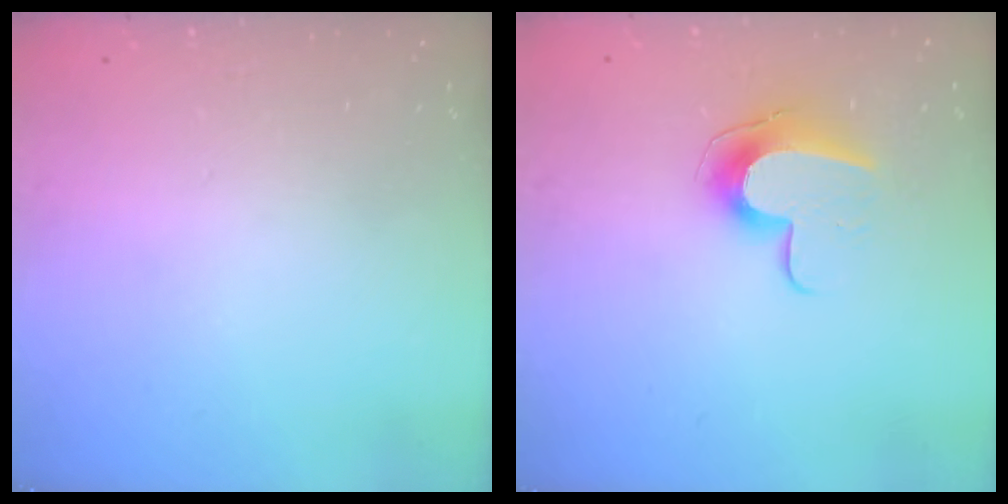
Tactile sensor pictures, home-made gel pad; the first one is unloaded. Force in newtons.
{"total": 10.4, "press": 10.4, "slide": 0.5}